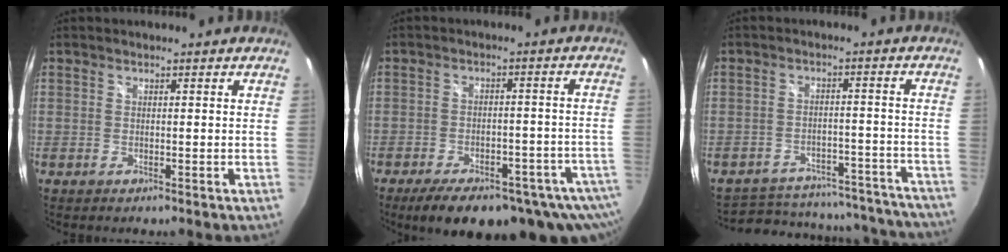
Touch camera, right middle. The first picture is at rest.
{"total": 19.8, "force": [-14.8, 7.2, 11.1], "torque": [-0.179, -0.036, -0.180]}
{"total": 24.3, "force": [-21.3, 8.8, 7.7], "torque": [-0.148, 0.028, -0.241]}